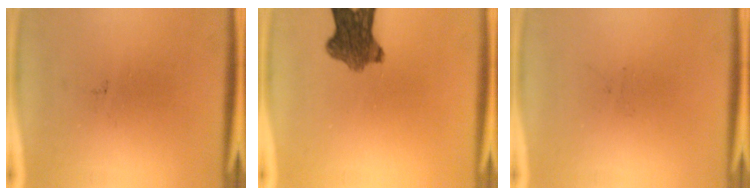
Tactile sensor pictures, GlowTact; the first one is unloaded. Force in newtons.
{"total": 8.1}
{"total": 0.0}